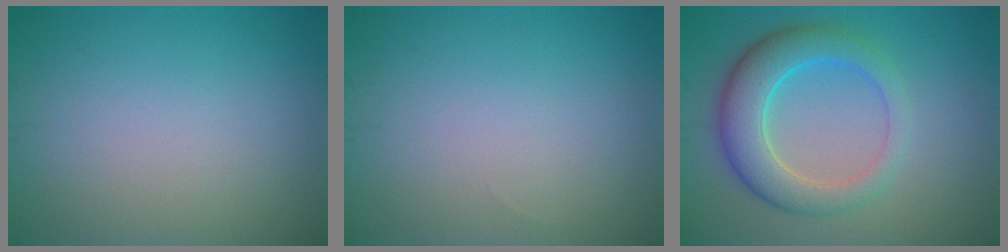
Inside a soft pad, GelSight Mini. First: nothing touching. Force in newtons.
{"total": 0.0}
{"total": 5.8, "press": 5.8, "slide": 0.1}